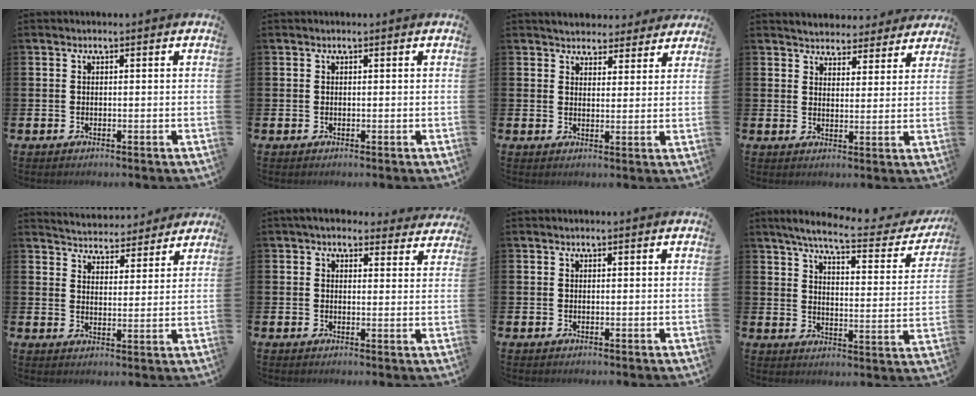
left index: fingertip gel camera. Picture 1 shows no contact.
{"total": 0.0}
{"total": 4.2, "force": [4.0, 1.3, -0.2], "torque": [-0.001, -0.027, 0.069]}
{"total": 4.4, "force": [4.3, 1.1, -0.3], "torque": [-0.010, -0.029, 0.075]}
{"total": 4.8, "force": [4.7, 0.9, -0.3], "torque": [-0.012, -0.039, 0.081]}
{"total": 4.1, "force": [3.7, 1.6, 0.8], "torque": [-0.016, -0.016, 0.066]}
{"total": 0.0}
{"total": 6.7, "force": [5.9, 0.7, 3.2], "torque": [-0.081, -0.038, 0.094]}